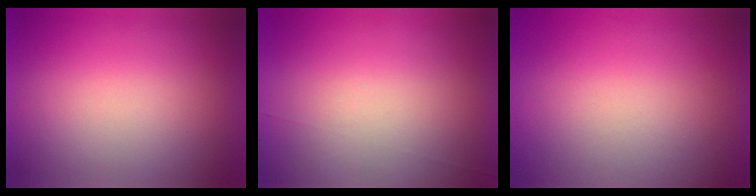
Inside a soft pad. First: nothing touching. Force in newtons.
{"total": 4.5}
{"total": 1.2}